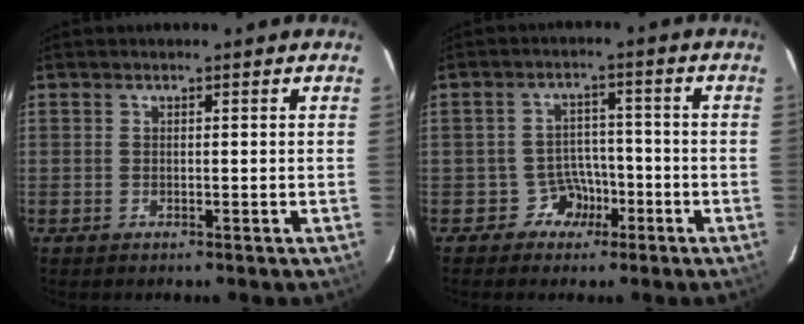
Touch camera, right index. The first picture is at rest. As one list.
[{"total": 4.7, "force": [-2.8, 3.8, 0.3], "torque": [-0.008, 0.024, -0.044]}]